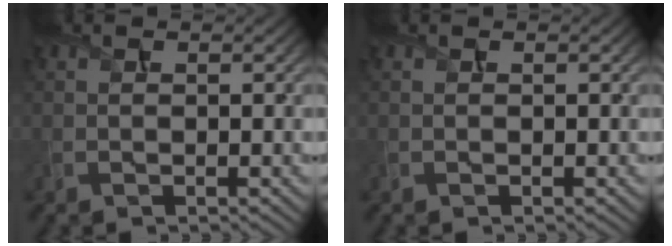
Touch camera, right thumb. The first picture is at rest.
{"total": 0.0}